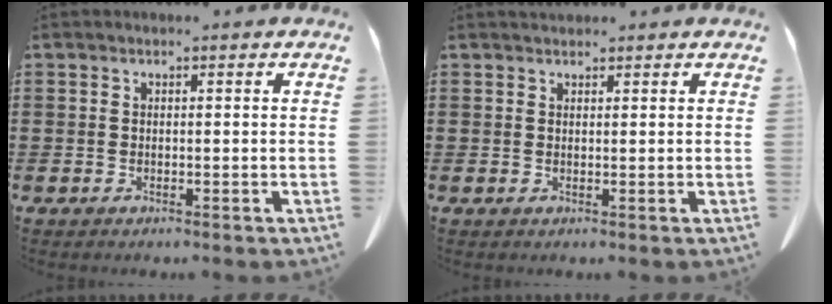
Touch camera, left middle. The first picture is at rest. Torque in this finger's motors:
{"motor_torque": [0.13, 0.12, 0.03, 0.01]}